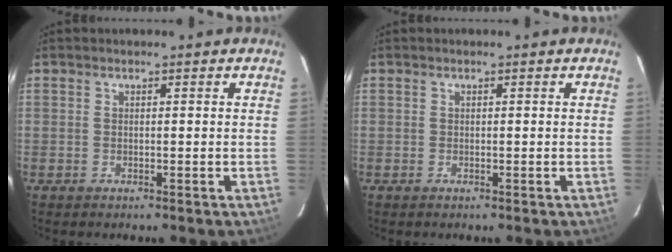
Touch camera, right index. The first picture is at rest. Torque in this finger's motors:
{"motor_torque": [0.12, -0.07, 0.08, 0.01]}